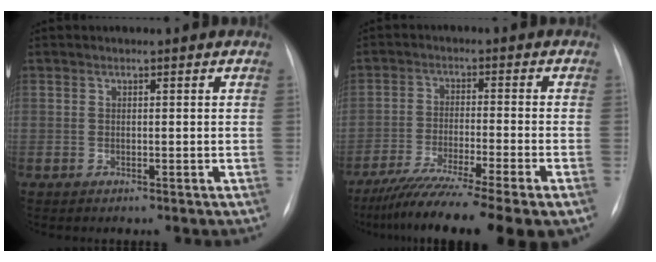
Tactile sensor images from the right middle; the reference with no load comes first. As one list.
[{"total": 15.2, "force": [-11.3, 0.0, 10.1], "torque": [-0.162, -0.045, -0.181]}]